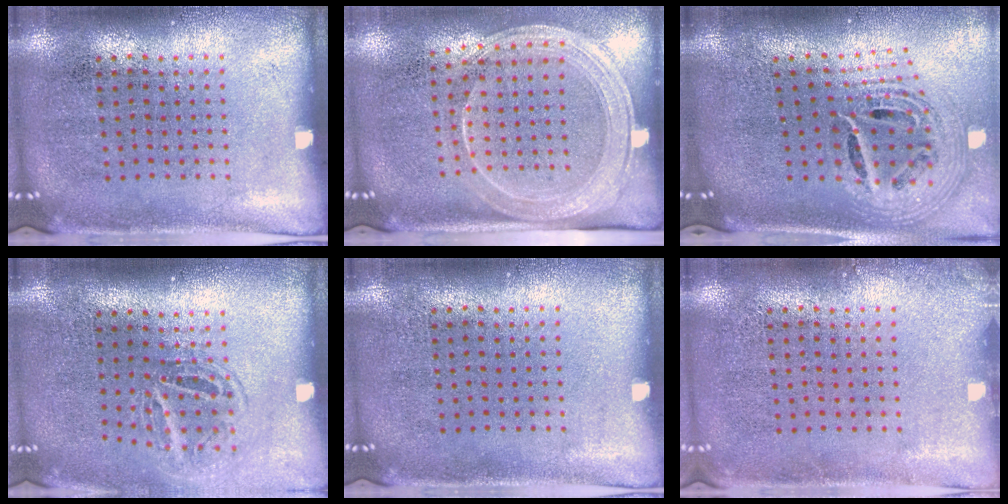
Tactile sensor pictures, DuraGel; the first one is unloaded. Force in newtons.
{"total": 2.1, "press": 1.8, "slide": 1.1}
{"total": 2.6, "press": 1.9, "slide": 1.9}
{"total": 1.6, "press": 1.1, "slide": 1.2}
{"total": 0.0}
{"total": 0.9, "press": 0.9, "slide": 0.1}